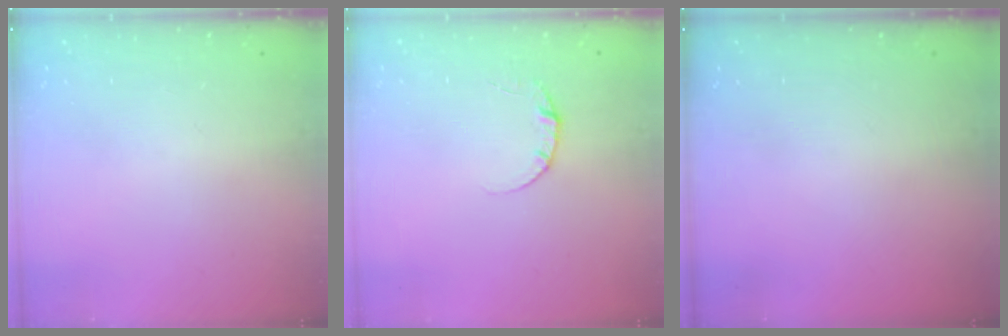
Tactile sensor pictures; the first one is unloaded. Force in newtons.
{"total": 4.0, "press": 4.0, "slide": 0.4}
{"total": 0.0}